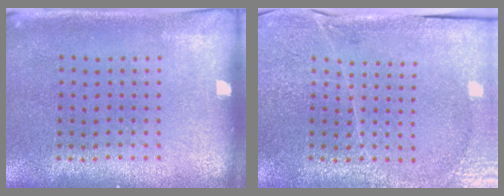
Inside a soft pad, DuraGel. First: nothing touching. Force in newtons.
{"total": 3.5, "press": 3.4, "slide": 0.8}